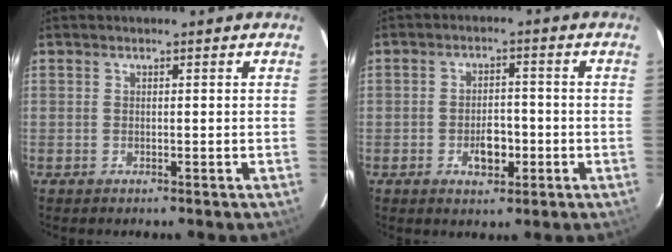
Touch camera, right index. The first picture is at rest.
{"total": 5.1, "force": [-1.8, 3.1, 3.7], "torque": [-0.066, 0.004, -0.023]}